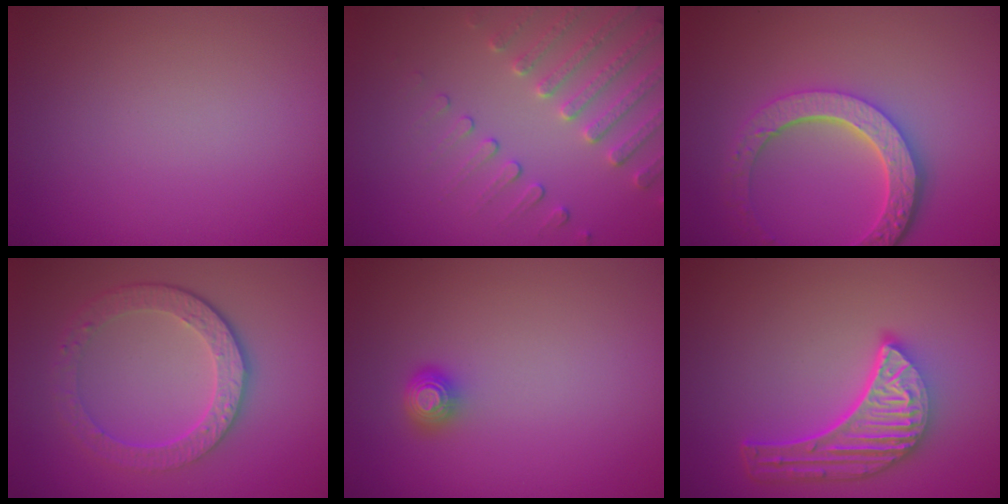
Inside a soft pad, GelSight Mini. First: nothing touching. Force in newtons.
{"total": 3.8, "press": 3.6, "slide": 1.1}
{"total": 5.6, "press": 4.3, "slide": 3.6}
{"total": 4.8, "press": 3.4, "slide": 3.4}
{"total": 1.6, "press": 1.3, "slide": 0.9}
{"total": 5.7, "press": 4.2, "slide": 3.9}